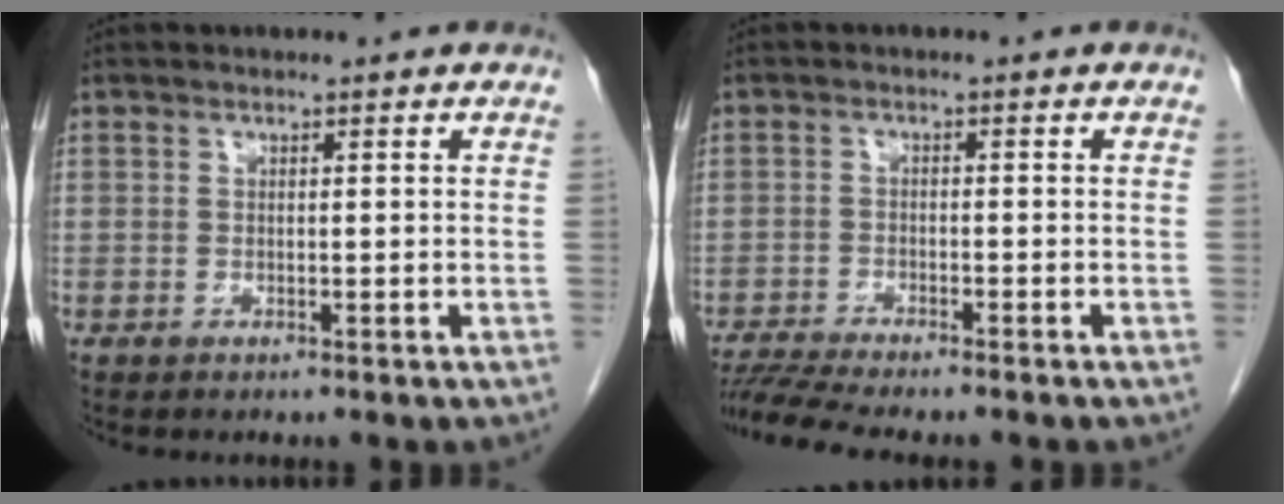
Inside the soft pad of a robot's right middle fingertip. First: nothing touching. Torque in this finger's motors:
{"motor_torque": [0.97, -0.78, 0.11, 0.05]}